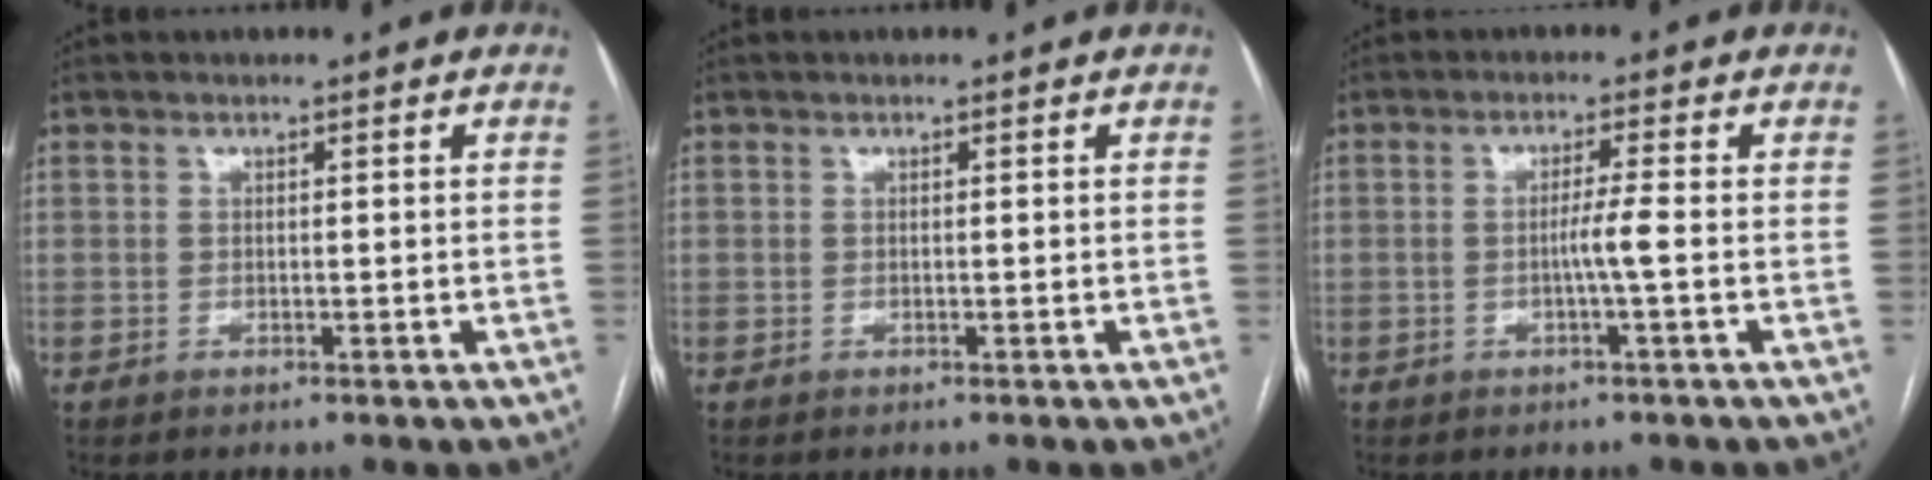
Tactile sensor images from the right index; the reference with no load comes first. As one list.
[{"total": 0.0}, {"total": 2.9, "force": [-0.7, -0.7, 2.8], "torque": [-0.046, -0.001, -0.013]}]